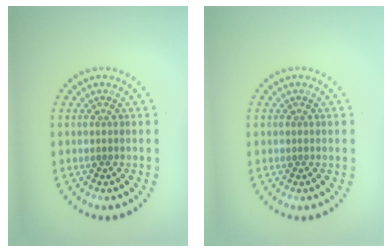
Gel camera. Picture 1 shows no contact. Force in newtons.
{"total": 0.0}